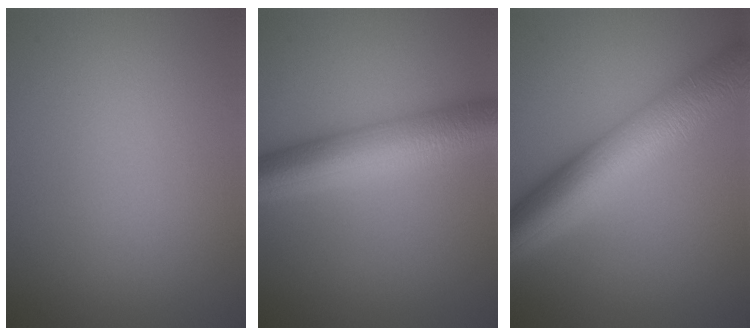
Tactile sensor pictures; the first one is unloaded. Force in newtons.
{"total": 7.6, "press": 7.6, "slide": 0.1}
{"total": 10.5, "press": 10.5, "slide": 0.1}